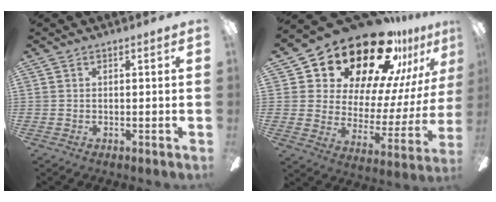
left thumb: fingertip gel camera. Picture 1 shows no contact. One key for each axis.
{"total": 24.8, "fx": 20.0, "fy": 10.6, "fz": 10.1, "tx": -0.167, "ty": -0.146, "tz": 0.359}